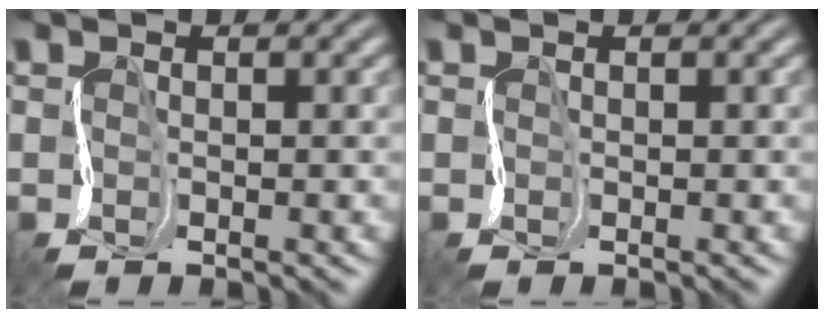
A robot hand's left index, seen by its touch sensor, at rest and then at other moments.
{"total": 0.0}